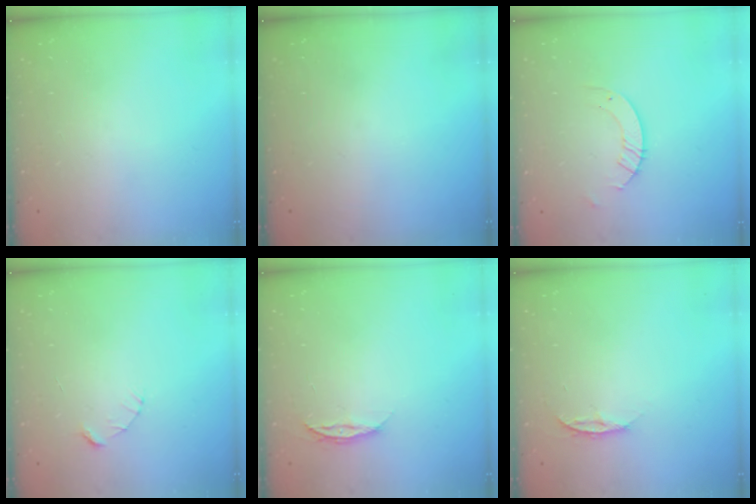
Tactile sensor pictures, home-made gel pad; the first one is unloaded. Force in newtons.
{"total": 0.0}
{"total": 3.7, "press": 3.7, "slide": 0.2}
{"total": 2.4, "press": 2.4, "slide": 0.2}
{"total": 4.9, "press": 4.9, "slide": 0.6}
{"total": 4.4, "press": 4.4, "slide": 0.5}